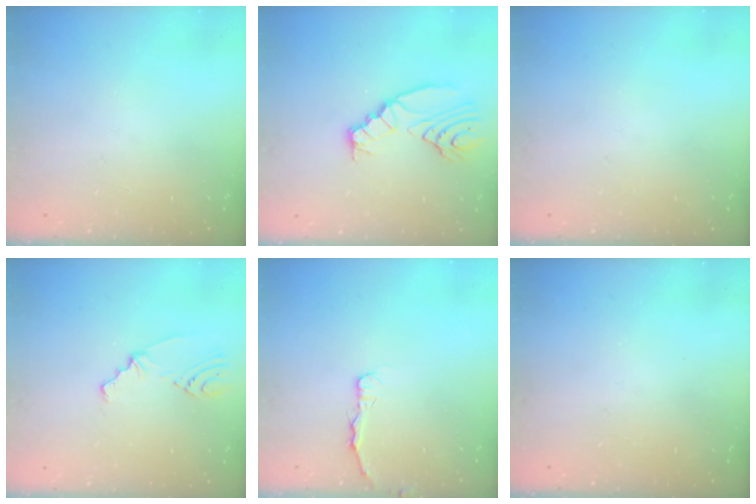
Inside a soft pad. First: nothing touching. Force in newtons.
{"total": 9.7, "press": 9.7, "slide": 0.8}
{"total": 0.0}
{"total": 2.5, "press": 2.1, "slide": 1.4}
{"total": 2.9, "press": 2.9, "slide": 0.4}
{"total": 0.0}